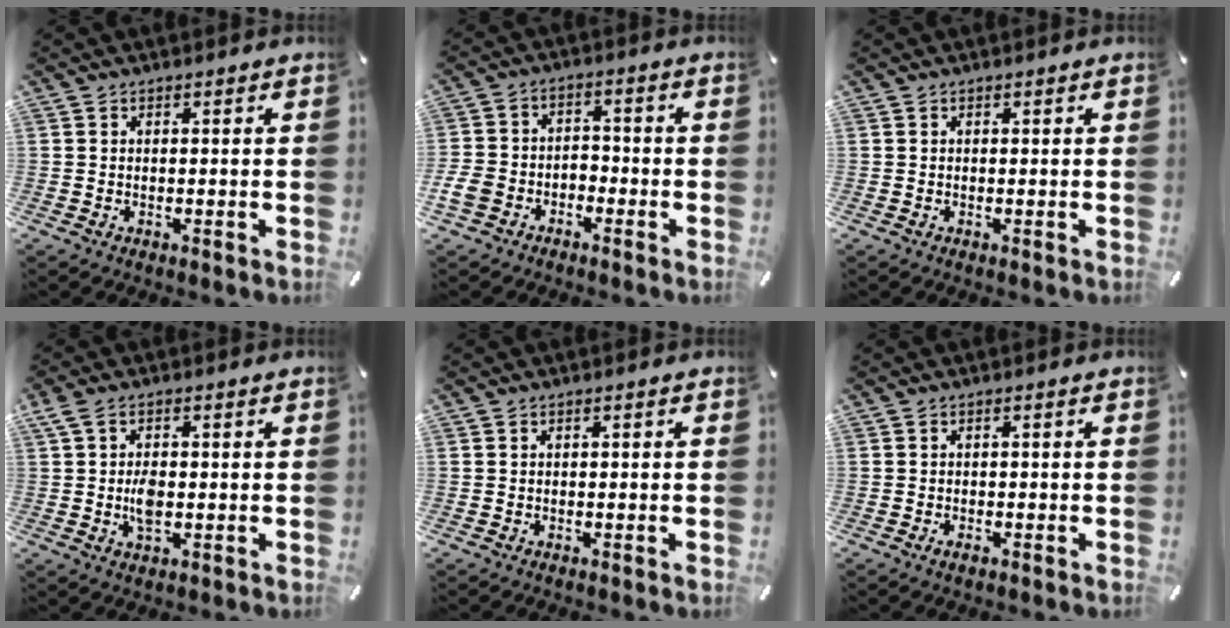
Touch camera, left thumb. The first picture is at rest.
{"total": 6.5, "force": [-3.7, 4.8, 2.5], "torque": [-0.056, 0.021, -0.071]}
{"total": 0.0}
{"total": 5.8, "force": [-0.3, 2.9, 5.0], "torque": [-0.103, 0.001, -0.006]}
{"total": 0.0}
{"total": 1.6, "force": [-0.8, 0.6, 1.2], "torque": [-0.022, 0.003, -0.015]}